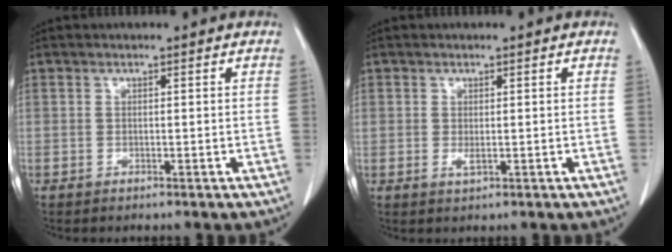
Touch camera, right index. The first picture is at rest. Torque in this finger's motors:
{"motor_torque": [0.20, 0.21, -0.07, 0.00]}